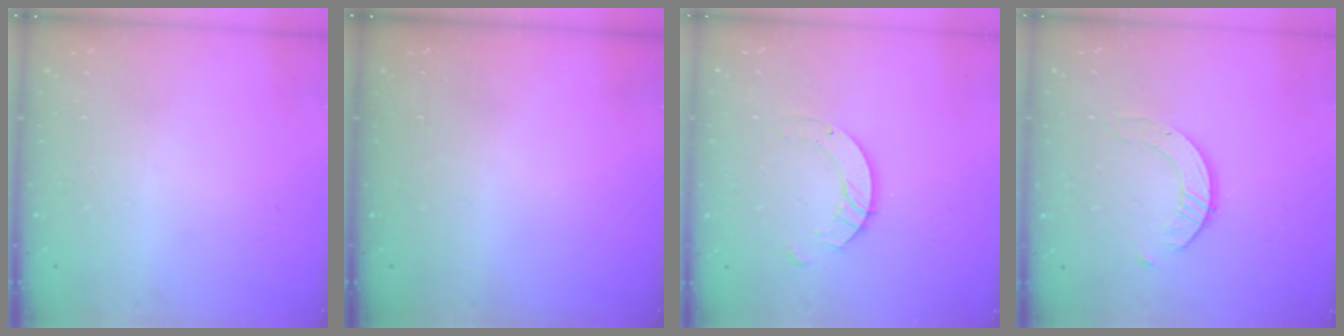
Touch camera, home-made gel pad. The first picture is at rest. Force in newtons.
{"total": 0.0}
{"total": 5.0, "press": 5.0, "slide": 0.3}
{"total": 2.4, "press": 2.4, "slide": 0.3}